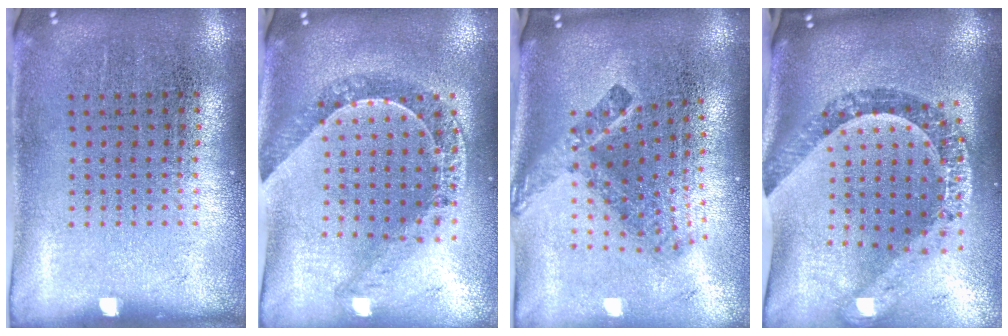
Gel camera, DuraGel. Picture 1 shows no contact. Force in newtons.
{"total": 1.2, "press": 1.2, "slide": 0.3}
{"total": 2.4, "press": 1.5, "slide": 1.9}
{"total": 2.2, "press": 1.8, "slide": 1.3}